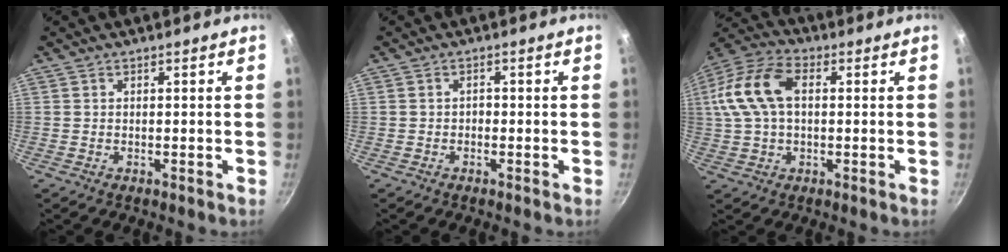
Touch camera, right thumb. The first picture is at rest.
{"total": 0.9, "force": [-0.4, 0.6, 0.4], "torque": [-0.008, 0.004, -0.009]}
{"total": 14.3, "force": [2.1, 8.8, 11.1], "torque": [-0.219, 0.027, 0.027]}